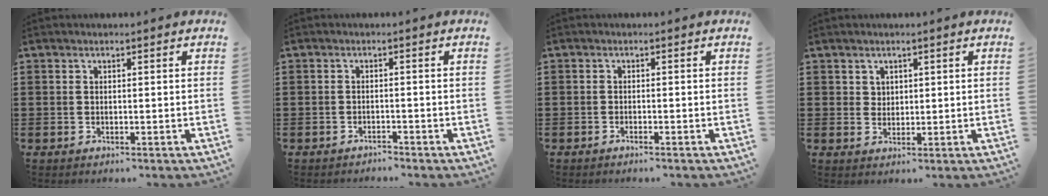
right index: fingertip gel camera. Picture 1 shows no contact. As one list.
[{"total": 0.9, "force": [-0.9, 0.1, 0.0], "torque": [-0.003, 0.003, -0.020]}, {"total": 0.7, "force": [-0.6, 0.0, 0.3], "torque": [-0.006, -0.001, -0.012]}, {"total": 1.9, "force": [1.2, 1.4, 0.2], "torque": [-0.009, 0.005, 0.024]}]